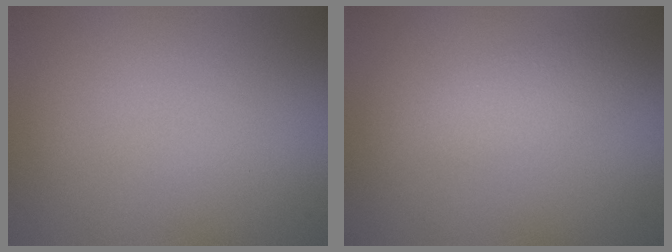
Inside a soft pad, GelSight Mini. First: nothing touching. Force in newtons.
{"total": 2.4, "press": 2.4, "slide": 0.0}